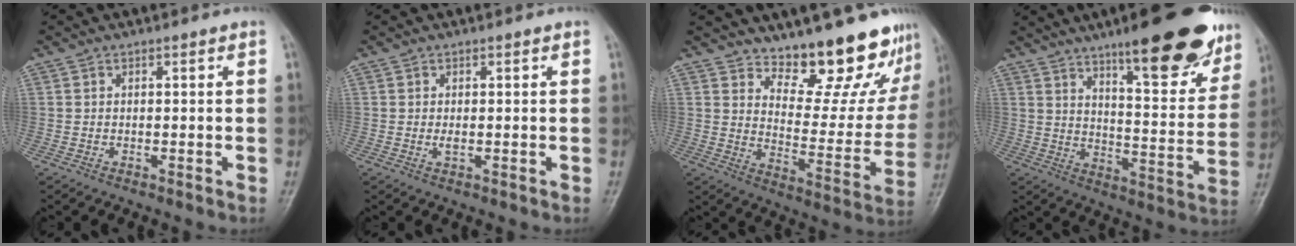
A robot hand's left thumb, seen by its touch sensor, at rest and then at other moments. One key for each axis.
{"total": 1.3, "fx": 0.1, "fy": 0.8, "fz": 1.1, "tx": -0.014, "ty": -0.003, "tz": 0.001}
{"total": 17.5, "fx": 14.6, "fy": 6.1, "fz": 7.5, "tx": -0.040, "ty": -0.125, "tz": 0.196}
{"total": 22.8, "fx": 14.6, "fy": 6.2, "fz": 16.4, "tx": -0.183, "ty": -0.062, "tz": 0.212}